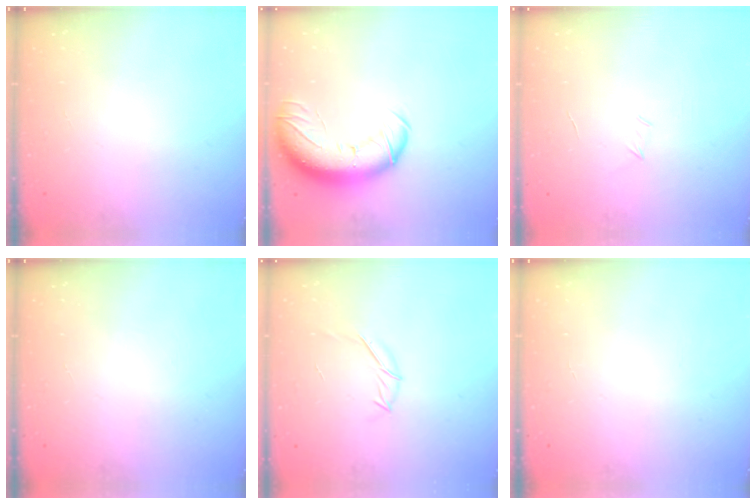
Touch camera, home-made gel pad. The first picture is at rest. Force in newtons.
{"total": 15.2, "press": 14.7, "slide": 3.6}
{"total": 3.0, "press": 2.9, "slide": 0.8}
{"total": 0.0}
{"total": 6.4, "press": 6.2, "slide": 1.5}
{"total": 0.0}